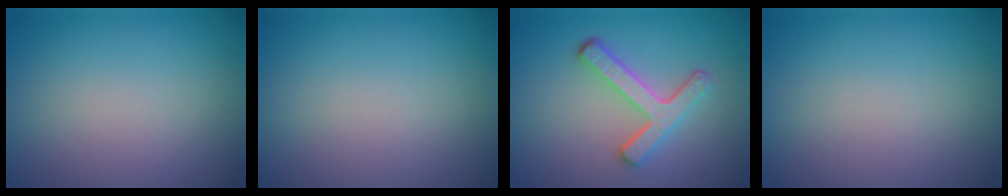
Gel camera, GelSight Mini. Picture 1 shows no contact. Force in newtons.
{"total": 0.0}
{"total": 4.6, "press": 3.4, "slide": 3.0}
{"total": 0.0}